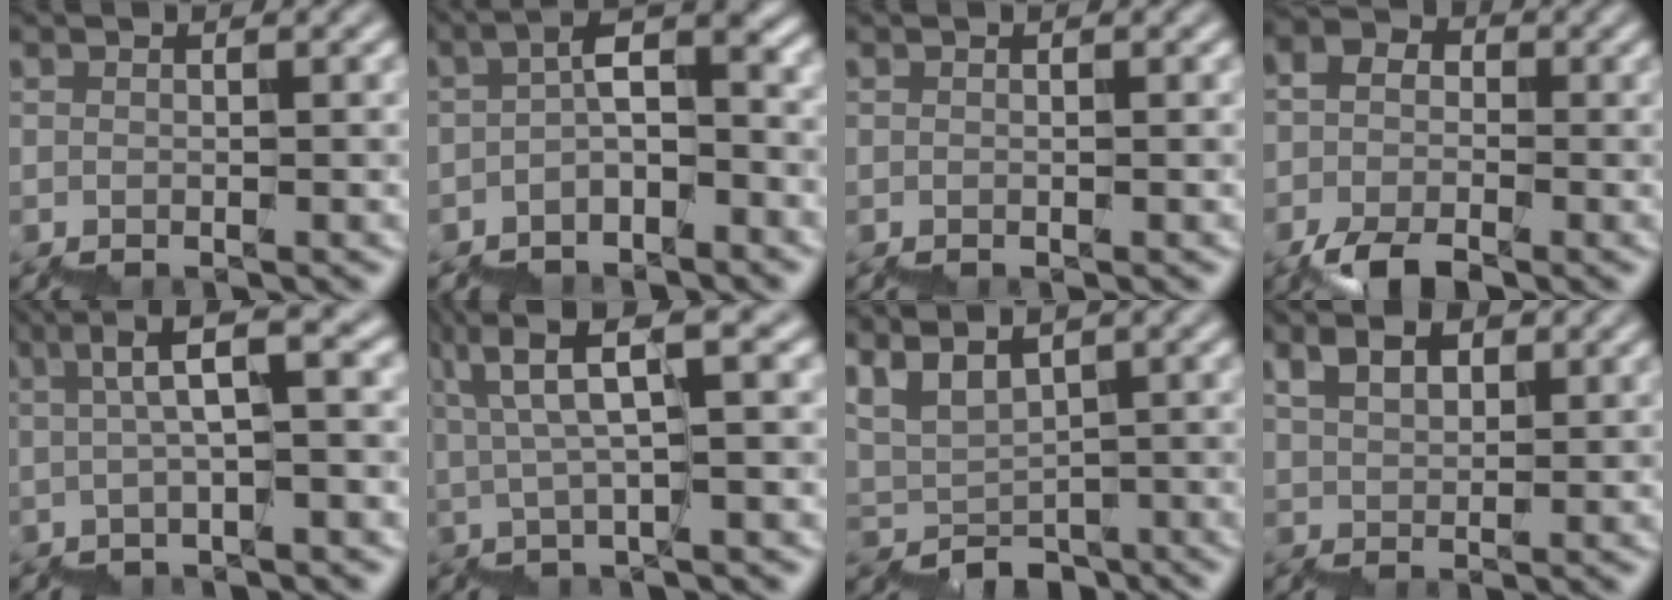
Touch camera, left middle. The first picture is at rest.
{"total": 3.8, "force": [-1.6, 1.2, 3.2], "torque": [-0.048, 0.022, -0.029]}
{"total": 0.0}
{"total": 3.6, "force": [-1.5, 2.7, 2.0], "torque": [-0.047, 0.012, -0.034]}
{"total": 5.2, "force": [0.5, 0.9, 5.1], "torque": [-0.064, 0.032, -0.001]}
{"total": 6.7, "force": [3.7, 0.9, 5.6], "torque": [-0.077, 0.020, 0.062]}
{"total": 2.6, "force": [1.6, 1.8, 1.0], "torque": [-0.011, -0.003, 0.041]}
{"total": 2.9, "force": [2.6, 0.7, 1.2], "torque": [-0.013, 0.013, 0.049]}